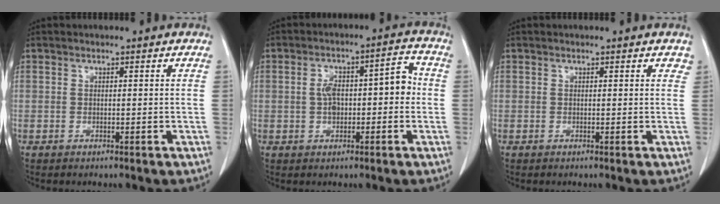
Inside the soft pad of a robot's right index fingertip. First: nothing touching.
{"total": 7.4, "force": [-0.3, 3.2, 6.7], "torque": [-0.105, 0.038, -0.005]}
{"total": 1.1, "force": [0.8, 0.6, 0.4], "torque": [0.002, 0.001, 0.000]}